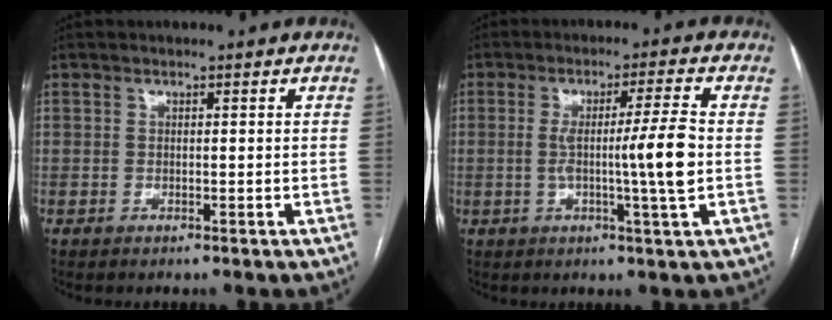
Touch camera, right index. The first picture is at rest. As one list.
[{"total": 8.5, "force": [-0.6, -1.2, 8.4], "torque": [-0.139, -0.003, -0.007]}]